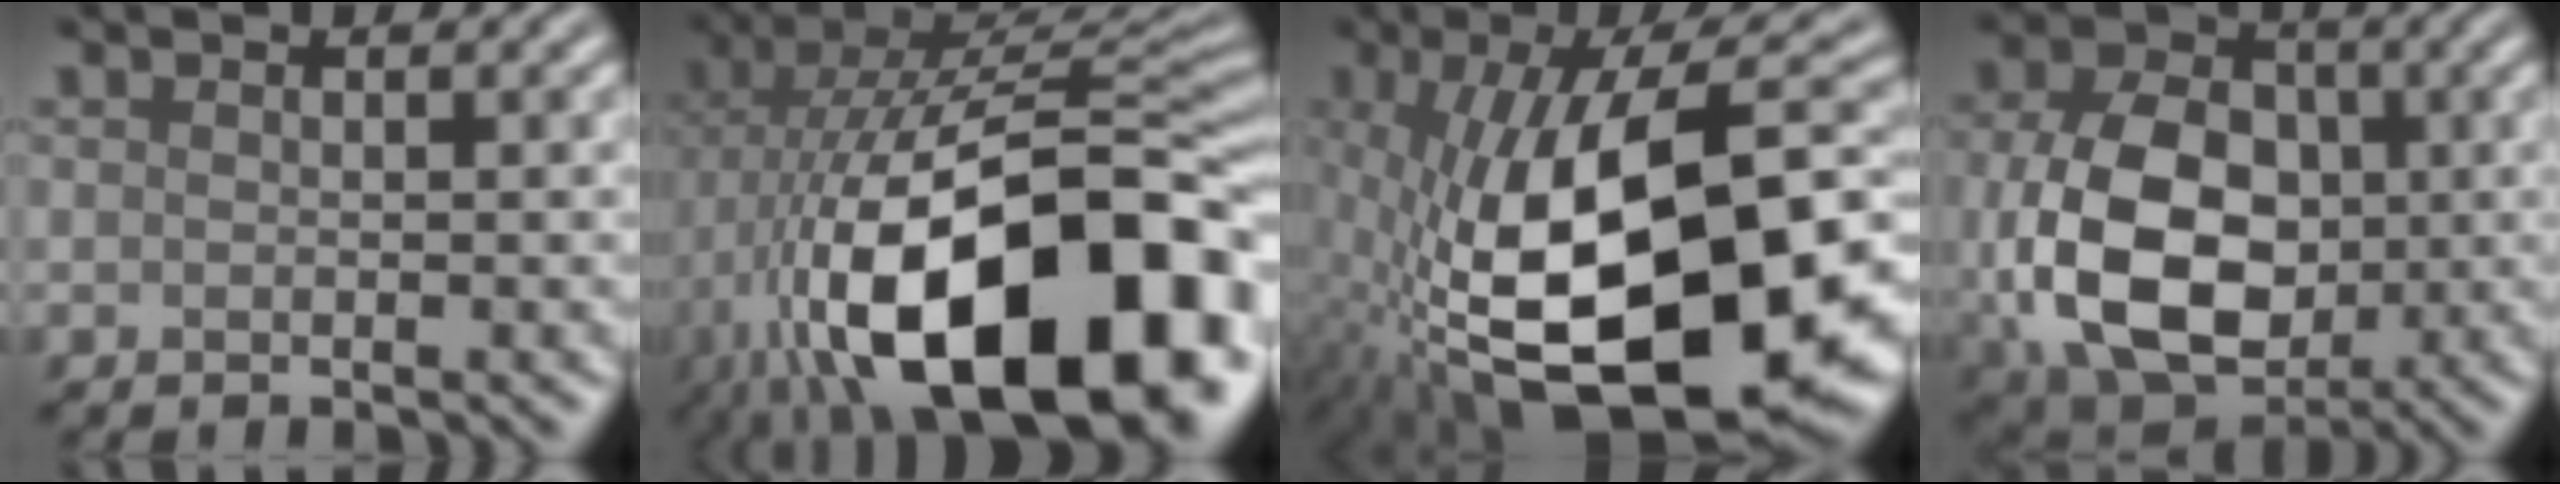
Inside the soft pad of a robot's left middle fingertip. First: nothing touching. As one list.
[{"total": 19.5, "force": [-6.1, 9.7, 15.8], "torque": [-0.260, 0.002, -0.087]}, {"total": 19.4, "force": [-3.9, 8.6, 17.0], "torque": [-0.281, -0.009, -0.052]}, {"total": 11.9, "force": [-0.7, 8.6, 8.2], "torque": [-0.172, -0.014, -0.006]}]